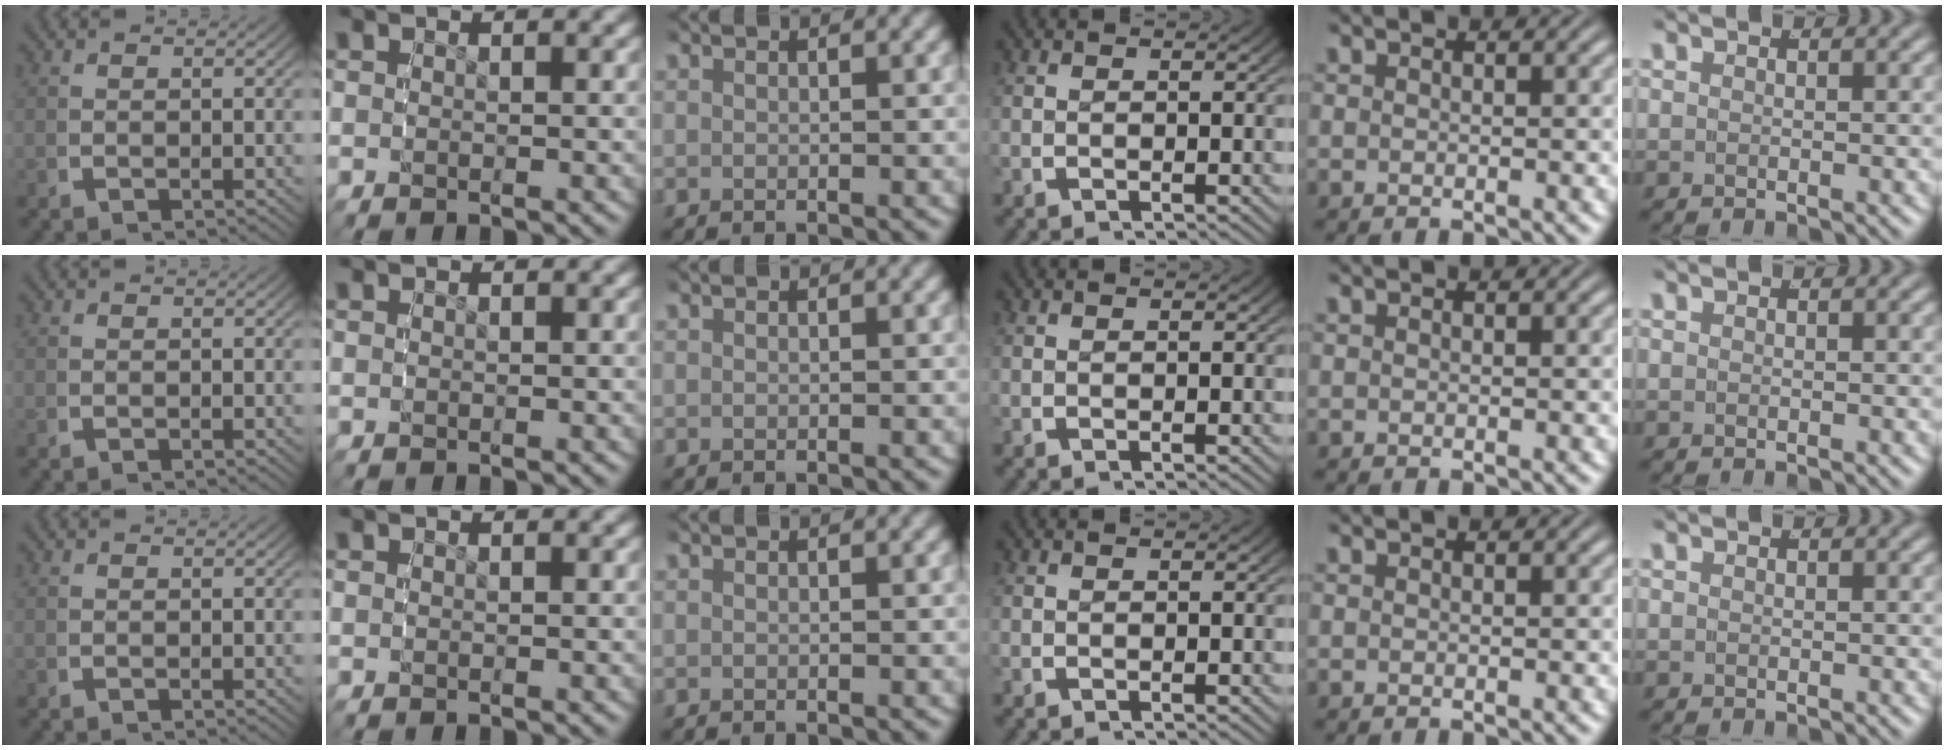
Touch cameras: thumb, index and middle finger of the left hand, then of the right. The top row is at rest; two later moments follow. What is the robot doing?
{"motion": "grasp_and_lifting", "object": "small bumper sticker"}